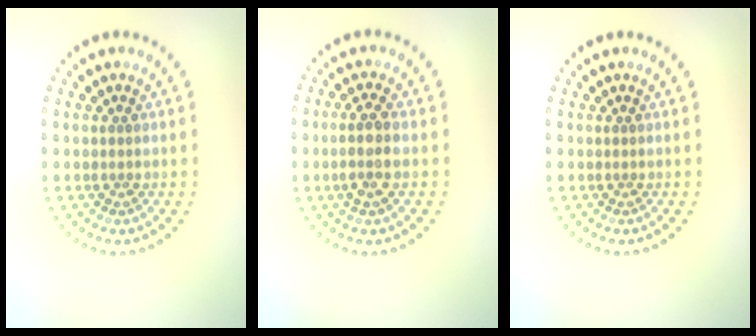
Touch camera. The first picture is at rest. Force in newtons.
{"total": 2.3, "press": 2.1, "slide": 0.9}
{"total": 0.0}